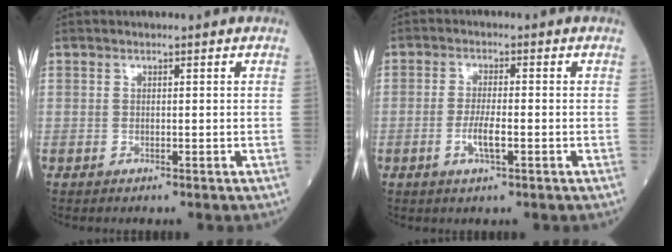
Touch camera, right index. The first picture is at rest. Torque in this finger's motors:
{"motor_torque": [0.05, -0.05, 0.03, 0.02]}